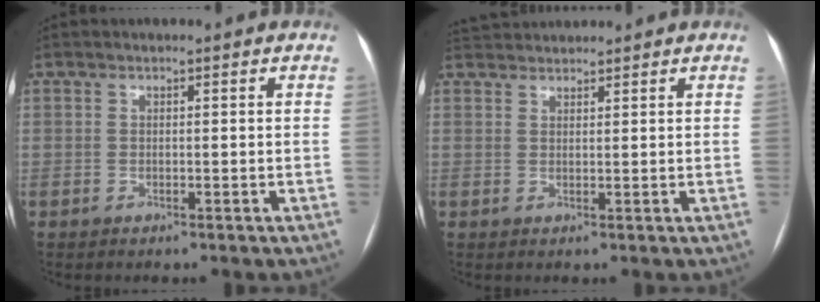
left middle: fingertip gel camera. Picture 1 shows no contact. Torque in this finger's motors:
{"motor_torque": [0.17, -0.29, -0.01, -0.01]}